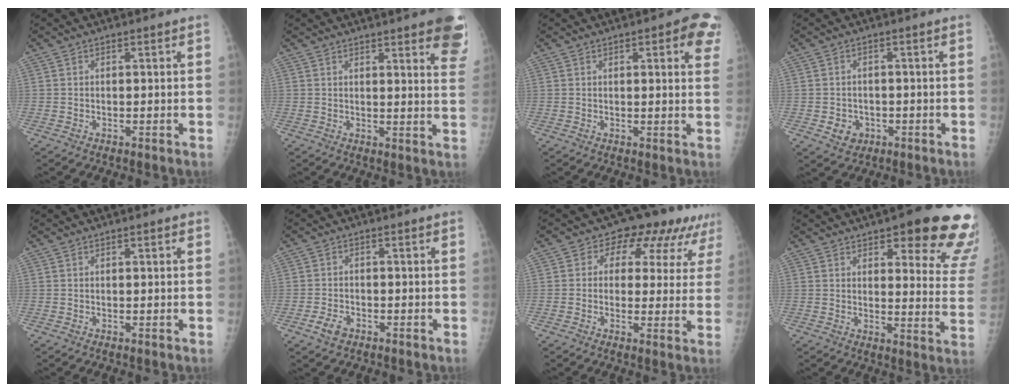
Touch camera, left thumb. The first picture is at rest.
{"total": 14.9, "force": [9.8, 2.9, 10.9], "torque": [-0.111, -0.038, 0.099]}
{"total": 7.6, "force": [3.6, 2.2, 6.3], "torque": [-0.049, -0.007, 0.033]}
{"total": 3.4, "force": [-1.0, 3.0, 1.3], "torque": [-0.007, 0.004, -0.006]}
{"total": 0.7, "force": [0.5, 0.1, 0.5], "torque": [-0.007, 0.000, 0.005]}
{"total": 2.9, "force": [-1.5, 1.7, 1.7], "torque": [-0.032, 0.004, -0.026]}
{"total": 11.1, "force": [6.3, 7.3, 5.5], "torque": [-0.015, -0.012, 0.061]}
{"total": 19.2, "force": [12.3, 5.7, 13.5], "torque": [-0.120, -0.058, 0.138]}